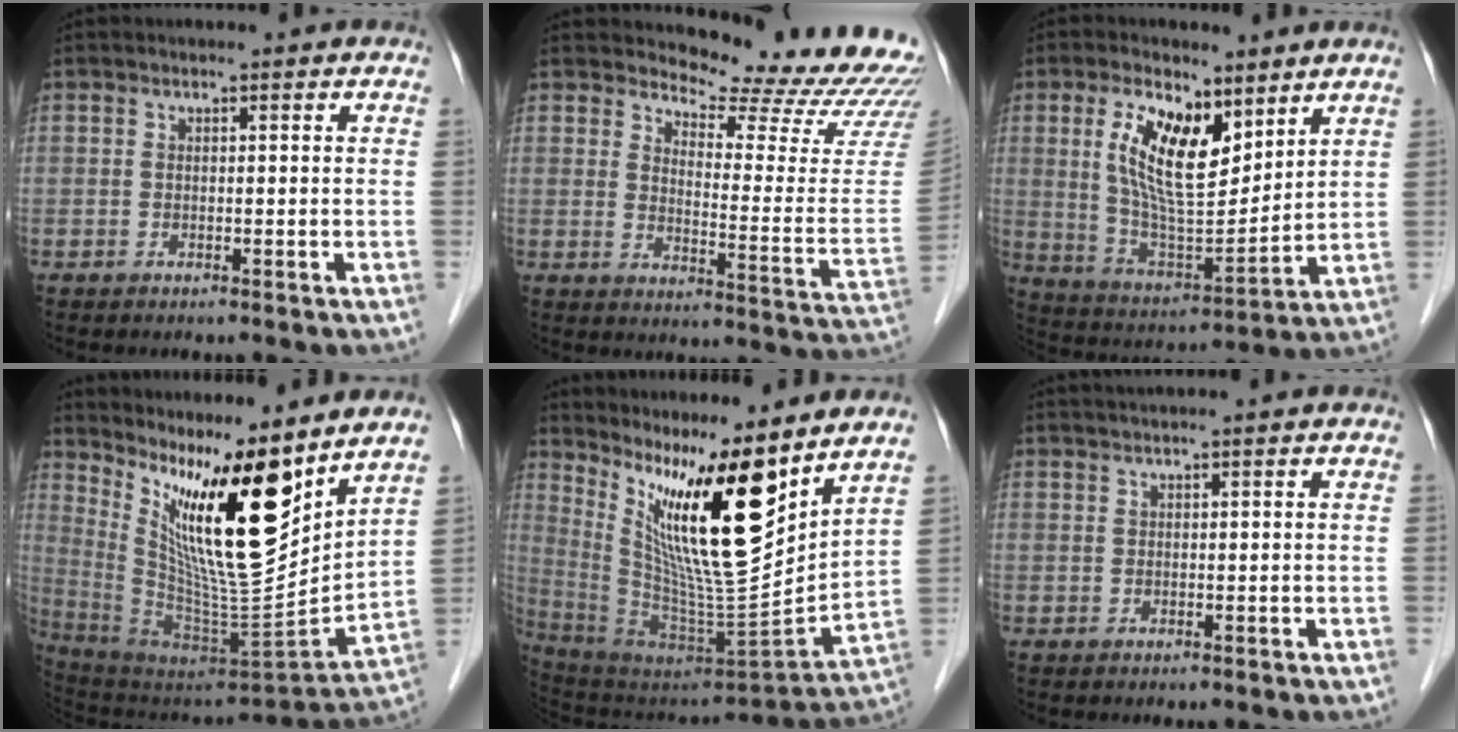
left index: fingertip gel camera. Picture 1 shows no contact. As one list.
[{"total": 18.2, "force": [17.5, 1.3, 4.8], "torque": [-0.062, -0.123, 0.196]}, {"total": 12.6, "force": [5.9, 4.5, 10.1], "torque": [-0.200, 0.006, 0.116]}, {"total": 19.3, "force": [11.0, 2.9, 15.6], "torque": [-0.268, -0.026, 0.200]}, {"total": 18.9, "force": [10.8, 2.3, 15.4], "torque": [-0.268, -0.026, 0.197]}, {"total": 2.0, "force": [1.8, -0.4, 0.8], "torque": [-0.009, 0.021, 0.037]}]